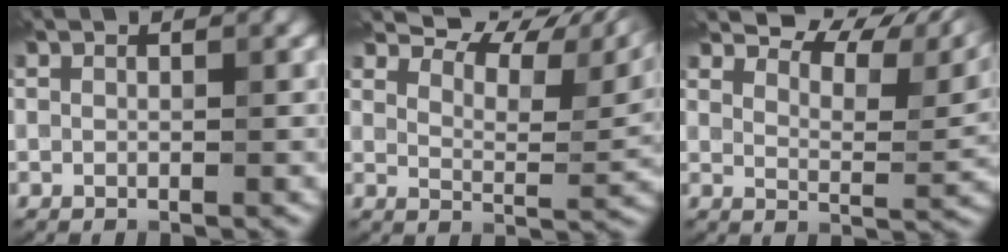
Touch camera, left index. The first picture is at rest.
{"total": 10.5, "force": [8.7, 3.0, 5.0], "torque": [-0.082, 0.012, 0.128]}
{"total": 9.1, "force": [7.6, 2.5, 4.3], "torque": [-0.063, 0.012, 0.109]}